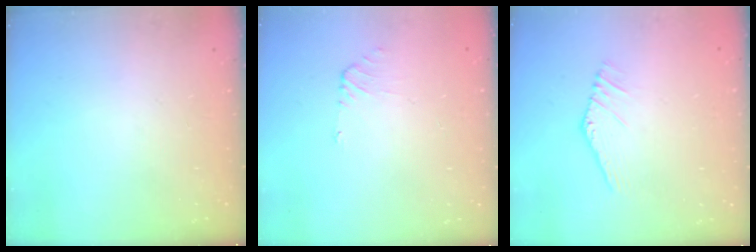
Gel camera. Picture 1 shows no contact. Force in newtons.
{"total": 0.6, "press": 0.4, "slide": 0.4}
{"total": 3.0, "press": 3.0, "slide": 0.1}